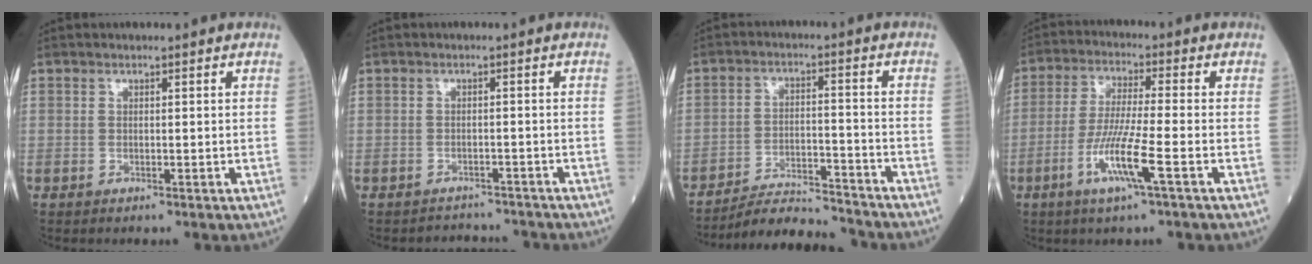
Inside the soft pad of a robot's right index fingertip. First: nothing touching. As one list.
[{"total": 4.1, "force": [-4.0, 0.8, -0.8], "torque": [0.016, 0.008, -0.055]}, {"total": 10.3, "force": [-10.1, 0.5, 2.0], "torque": [-0.028, 0.004, -0.167]}, {"total": 8.5, "force": [-3.4, -0.4, 7.8], "torque": [-0.159, -0.013, -0.069]}]